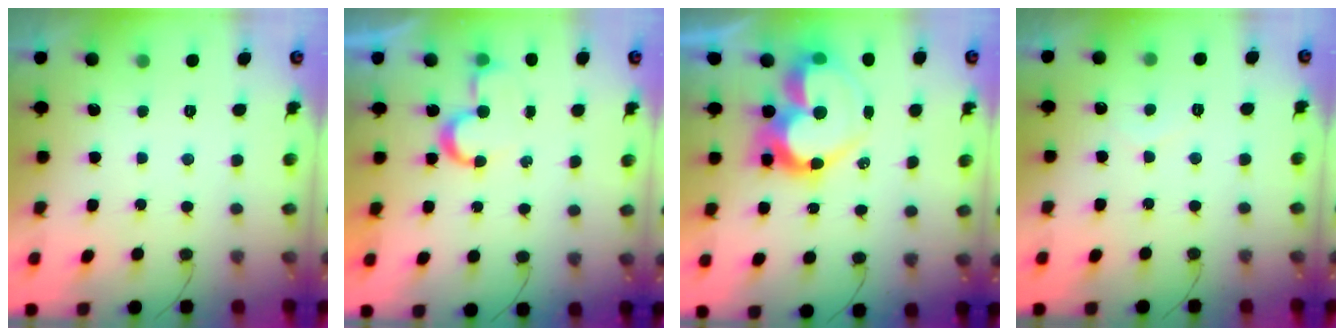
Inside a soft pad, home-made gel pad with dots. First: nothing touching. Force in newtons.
{"total": 6.8, "press": 6.8, "slide": 0.7}
{"total": 18.8, "press": 18.7, "slide": 1.8}
{"total": 3.4, "press": 3.4, "slide": 0.2}